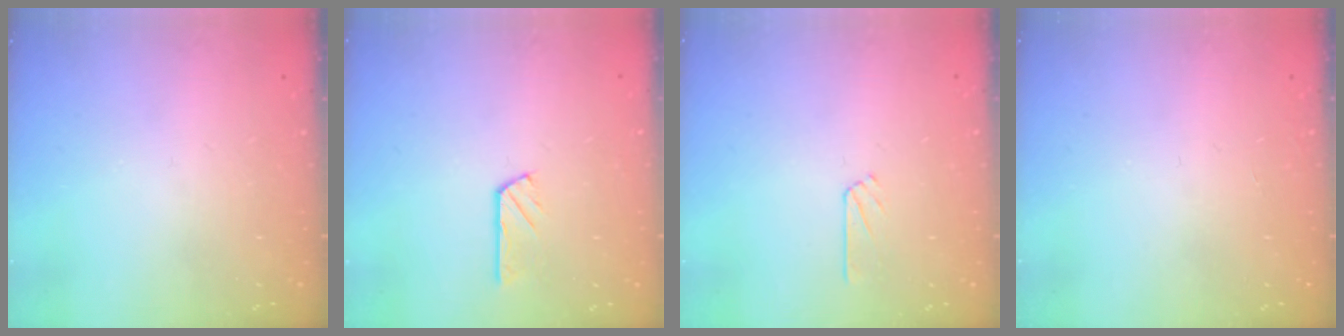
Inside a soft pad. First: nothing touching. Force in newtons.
{"total": 3.2, "press": 3.2, "slide": 0.1}
{"total": 2.5, "press": 2.5, "slide": 0.2}
{"total": 0.0}